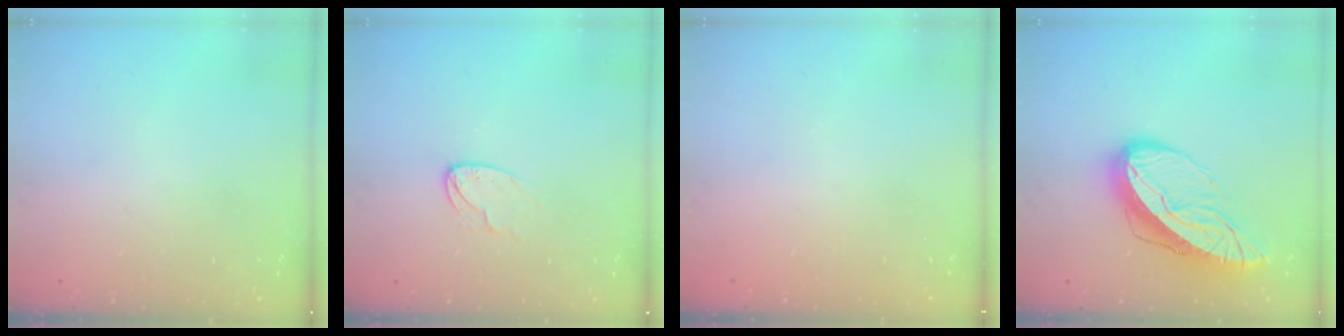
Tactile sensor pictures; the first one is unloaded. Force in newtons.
{"total": 6.7, "press": 6.6, "slide": 0.6}
{"total": 0.0}
{"total": 15.2, "press": 15.1, "slide": 1.7}